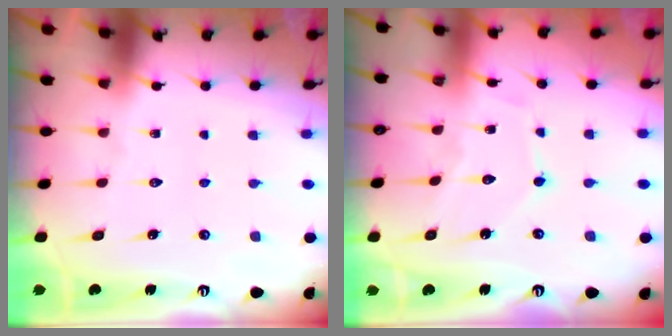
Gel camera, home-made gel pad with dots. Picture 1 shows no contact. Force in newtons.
{"total": 8.3, "press": 8.3, "slide": 0.2}